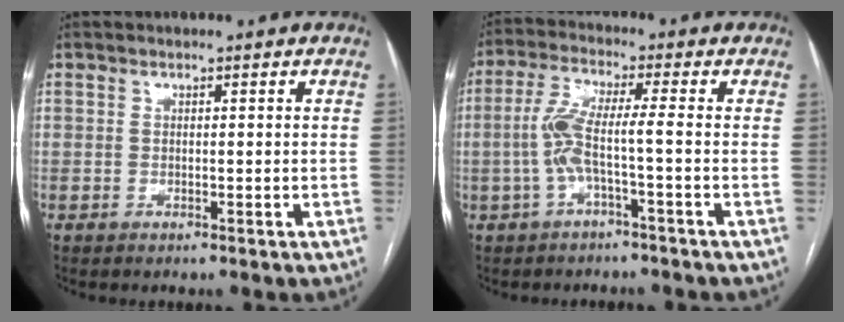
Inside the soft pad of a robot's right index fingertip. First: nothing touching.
{"total": 6.0, "force": [-1.5, 0.0, 5.8], "torque": [-0.129, 0.017, -0.030]}